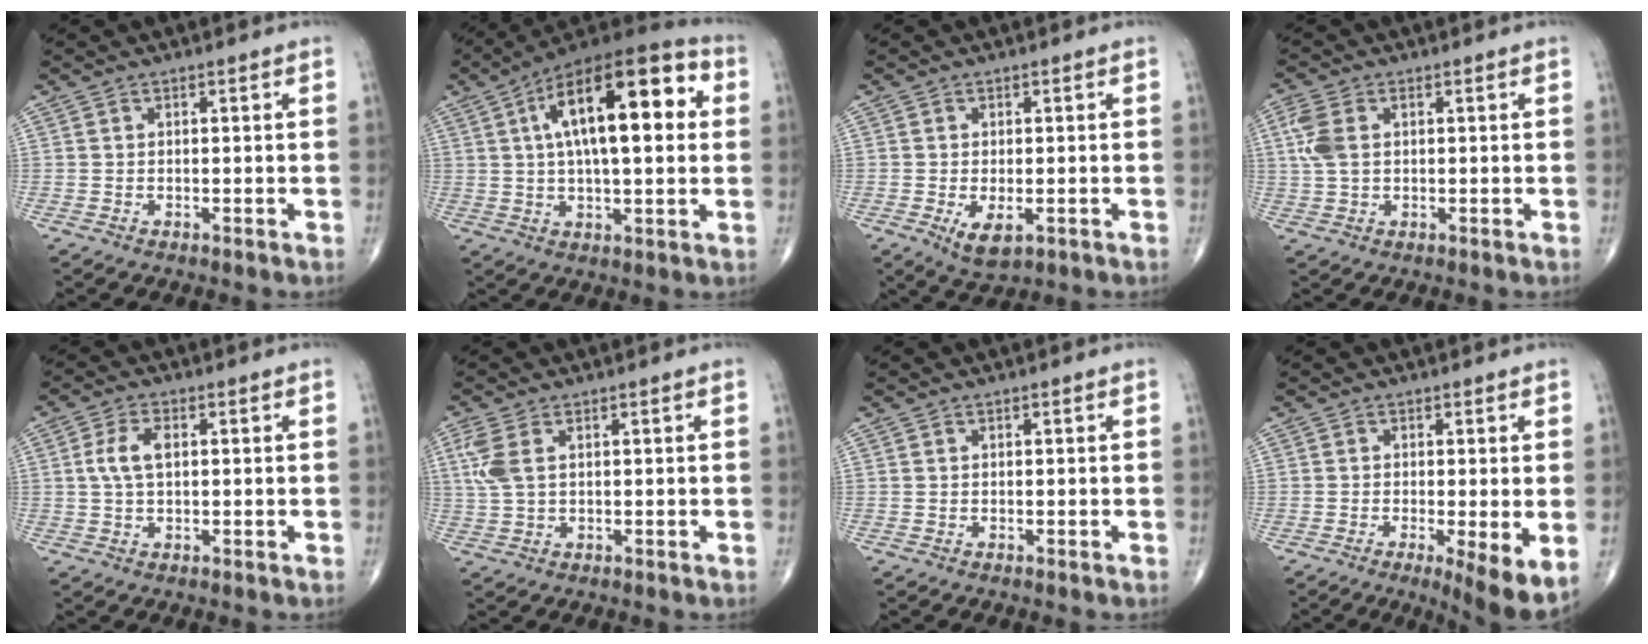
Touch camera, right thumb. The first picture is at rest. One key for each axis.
{"total": 22.3, "fx": 5.1, "fy": 8.7, "fz": 19.9, "tx": -0.301, "ty": 0.020, "tz": 0.068}
{"total": 5.1, "fx": -1.6, "fy": 2.4, "fz": 4.2, "tx": -0.070, "ty": -0.011, "tz": -0.019}
{"total": 5.5, "fx": 1.2, "fy": 3.4, "fz": 4.2, "tx": -0.114, "ty": 0.011, "tz": 0.023}
{"total": 4.9, "fx": 0.8, "fy": 2.5, "fz": 4.2, "tx": -0.095, "ty": 0.008, "tz": 0.013}
{"total": 4.8, "fx": 1.5, "fy": 2.3, "fz": 4.0, "tx": -0.115, "ty": 0.008, "tz": 0.037}
{"total": 0.0}
{"total": 7.7, "fx": -1.8, "fy": 1.7, "fz": 7.3, "tx": -0.115, "ty": -0.023, "tz": -0.029}